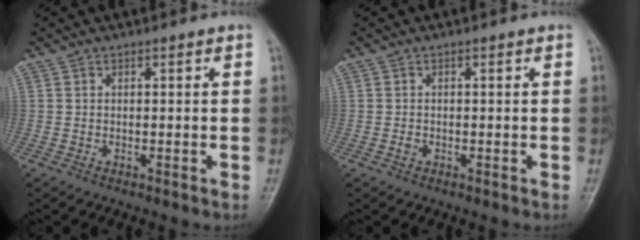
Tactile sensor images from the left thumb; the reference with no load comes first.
{"total": 0.9, "force": [-0.3, 0.7, 0.4], "torque": [-0.006, 0.002, -0.005]}